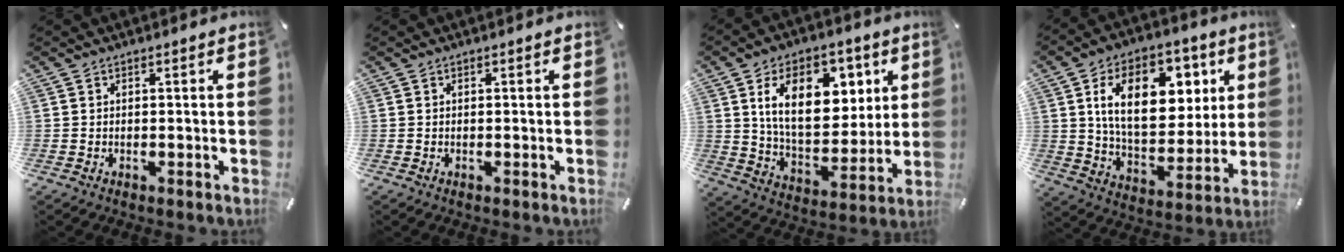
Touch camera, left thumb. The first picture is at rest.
{"total": 0.0}
{"total": 17.8, "force": [7.1, 11.0, 12.0], "torque": [-0.183, -0.013, 0.124]}
{"total": 19.1, "force": [6.8, 12.1, 13.1], "torque": [-0.201, -0.006, 0.117]}